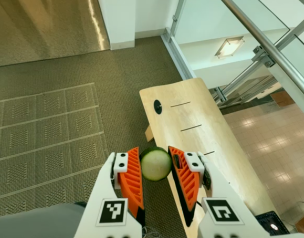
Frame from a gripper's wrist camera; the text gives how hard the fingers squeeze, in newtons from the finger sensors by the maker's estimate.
{"total": 10.3, "left": 10.5, "right": 10.2}